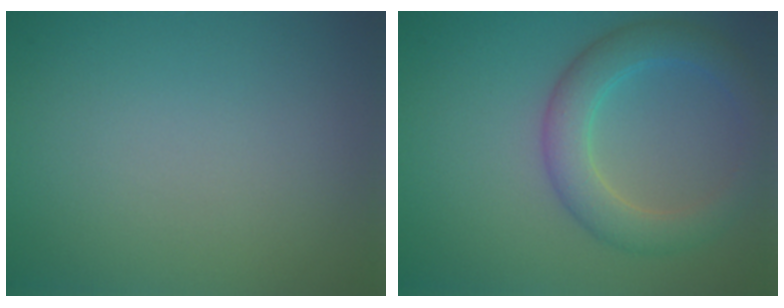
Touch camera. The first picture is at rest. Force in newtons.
{"total": 4.5, "press": 4.4, "slide": 0.3}